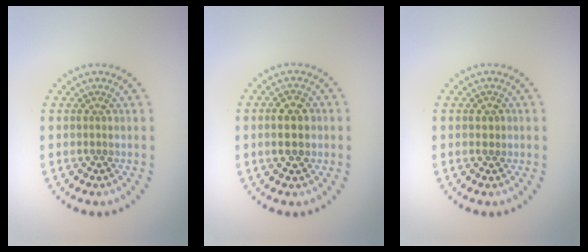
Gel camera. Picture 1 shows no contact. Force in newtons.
{"total": 3.2, "press": 3.2, "slide": 0.2}
{"total": 0.8, "press": 0.8, "slide": 0.2}